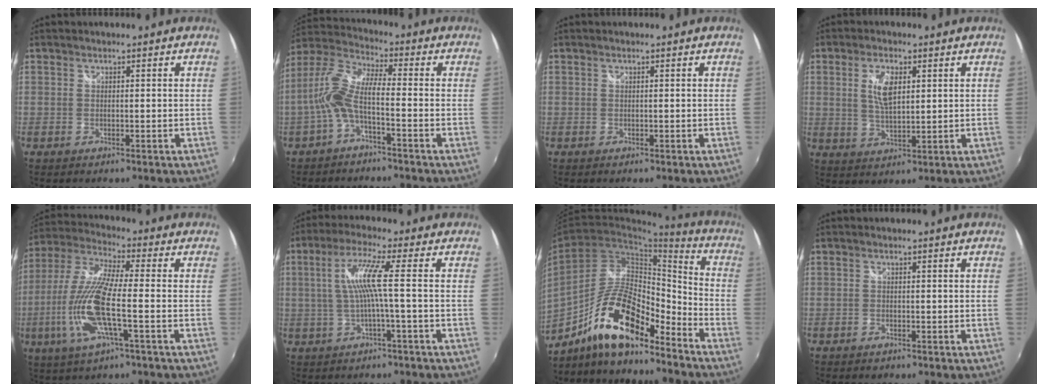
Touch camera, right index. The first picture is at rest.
{"total": 8.4, "force": [-2.3, 2.0, 7.8], "torque": [-0.179, 0.013, -0.045]}
{"total": 0.0}
{"total": 6.2, "force": [1.8, 2.8, 5.2], "torque": [-0.097, 0.002, 0.036]}
{"total": 15.6, "force": [-4.2, 2.6, 14.7], "torque": [-0.313, -0.013, -0.084]}
{"total": 6.9, "force": [-0.4, -1.1, 6.8], "torque": [-0.137, 0.001, 0.002]}
{"total": 16.7, "force": [-11.7, 4.8, 10.9], "torque": [-0.206, 0.004, -0.213]}
{"total": 1.1, "force": [-0.7, 0.7, 0.2], "torque": [-0.008, -0.002, -0.013]}